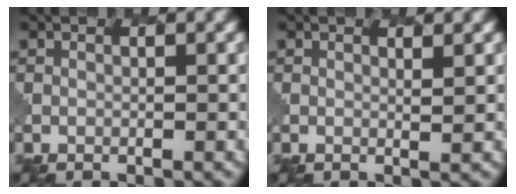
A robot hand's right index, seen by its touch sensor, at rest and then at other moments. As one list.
[{"total": 1.1, "force": [0.8, 0.3, 0.7], "torque": [-0.007, -0.001, 0.013]}]